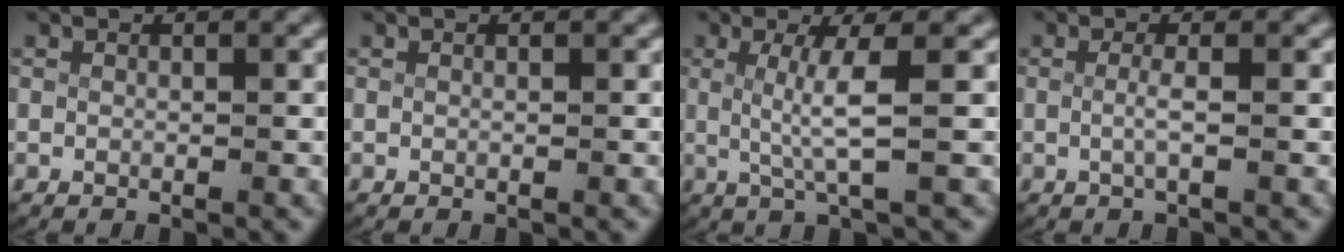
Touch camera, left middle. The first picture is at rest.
{"total": 0.0}
{"total": 4.0, "force": [0.4, -0.3, 4.0], "torque": [-0.075, -0.007, 0.012]}
{"total": 1.5, "force": [-0.4, -0.1, 1.4], "torque": [-0.036, -0.009, -0.005]}